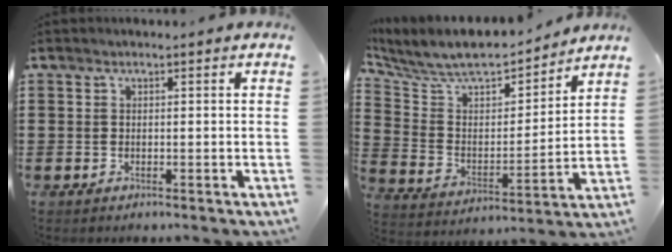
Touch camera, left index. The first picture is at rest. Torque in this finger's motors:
{"motor_torque": [2.14, 0.00, 0.52, 0.14]}